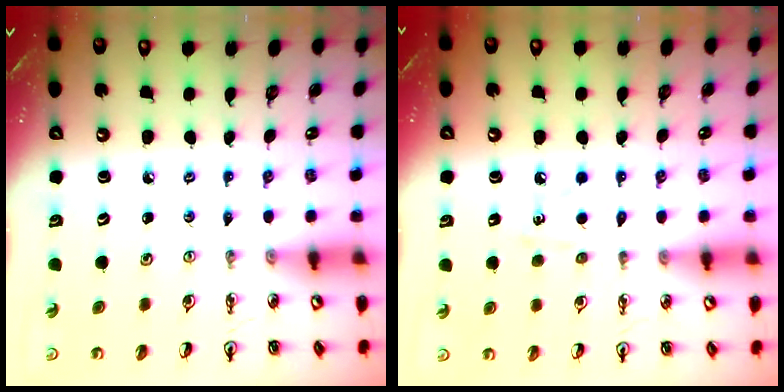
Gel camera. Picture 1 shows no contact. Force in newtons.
{"total": 5.3, "press": 5.2, "slide": 0.8}